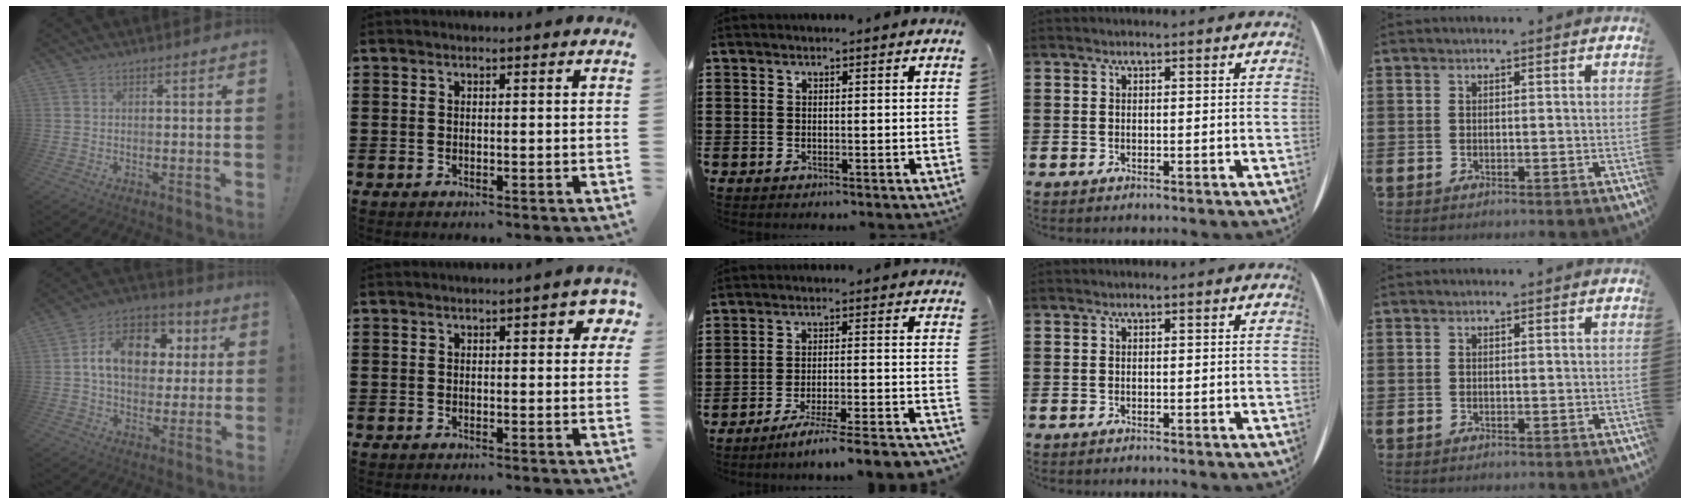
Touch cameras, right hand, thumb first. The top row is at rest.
{"thumb": {"total": 15.8, "force": [3.4, 11.3, 10.4], "torque": [-0.149, 0.002, 0.065]}, "index": {"total": 1.9, "force": [0.4, 0.9, 1.6], "torque": [-0.018, 0.002, 0.001]}, "middle": {"total": 5.8, "force": [-5.2, -1.1, 2.2], "torque": [-0.040, -0.021, -0.104]}}